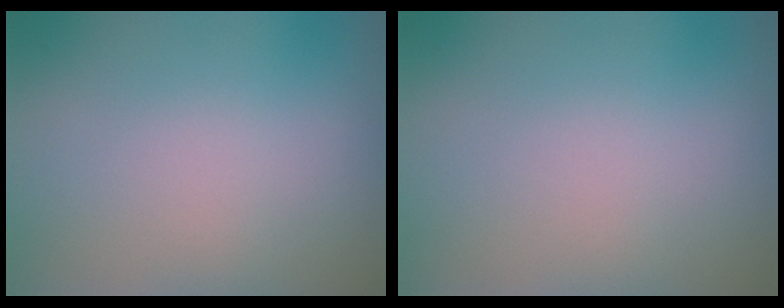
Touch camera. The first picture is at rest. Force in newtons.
{"total": 0.0}